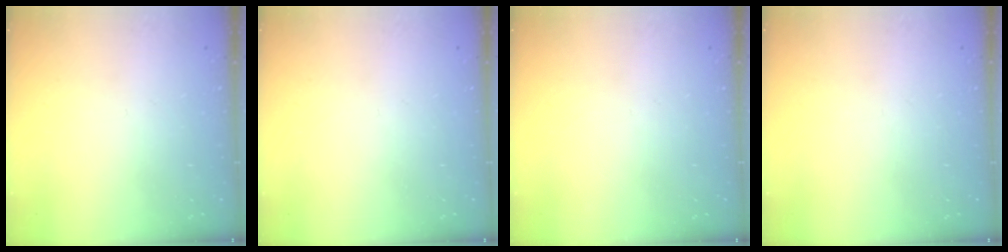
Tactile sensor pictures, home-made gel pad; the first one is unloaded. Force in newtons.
{"total": 0.0}
{"total": 0.0}
{"total": 0.0}